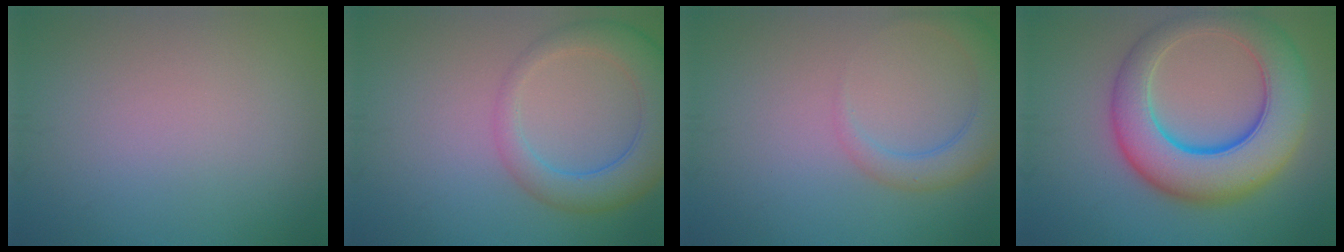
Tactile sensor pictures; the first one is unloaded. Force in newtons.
{"total": 5.5, "press": 5.5, "slide": 0.3}
{"total": 3.4, "press": 3.4, "slide": 0.3}
{"total": 10.1, "press": 10.1, "slide": 0.4}